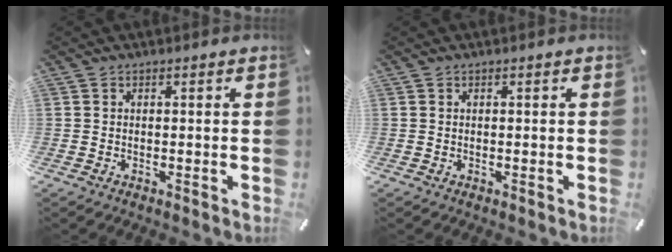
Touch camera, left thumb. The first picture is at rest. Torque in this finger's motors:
{"motor_torque": [0.00, 0.00, 0.03, 0.10, 0.00]}